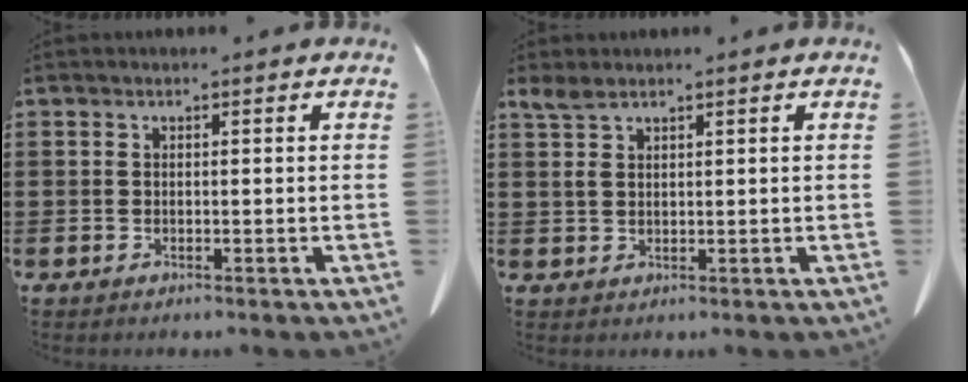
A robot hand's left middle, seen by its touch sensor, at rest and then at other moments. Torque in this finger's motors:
{"motor_torque": [0.42, 0.28, 0.02, 0.05]}